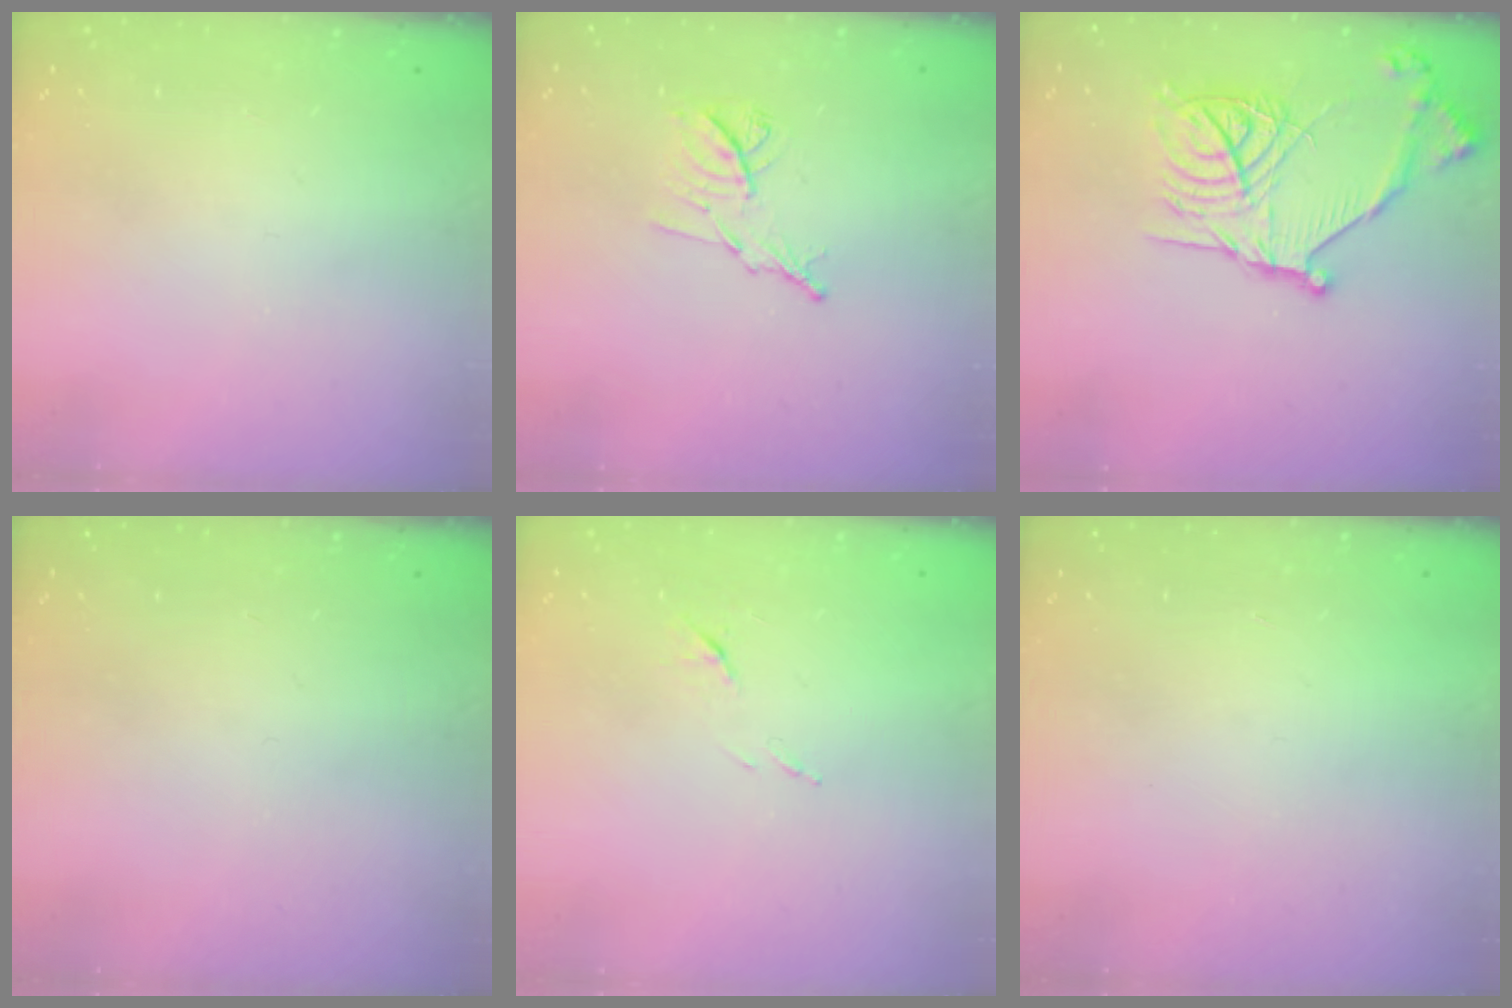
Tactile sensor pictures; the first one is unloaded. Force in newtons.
{"total": 8.6, "press": 8.6, "slide": 0.7}
{"total": 18.2, "press": 18.2, "slide": 1.1}
{"total": 0.0}
{"total": 6.1, "press": 6.0, "slide": 0.7}
{"total": 1.5, "press": 1.5, "slide": 0.1}